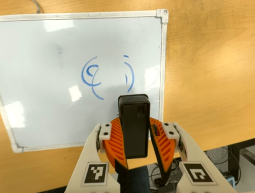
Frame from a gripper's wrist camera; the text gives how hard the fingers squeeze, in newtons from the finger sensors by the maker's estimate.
{"total": 8.8, "left": 9.0, "right": 8.7}